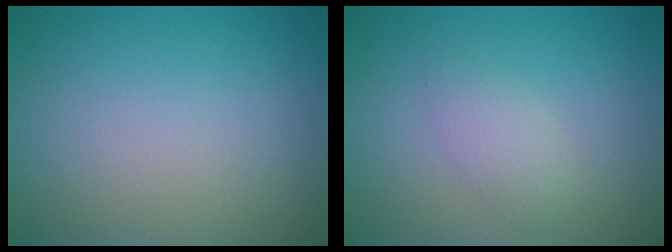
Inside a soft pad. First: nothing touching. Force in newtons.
{"total": 1.8, "press": 1.8, "slide": 0.1}